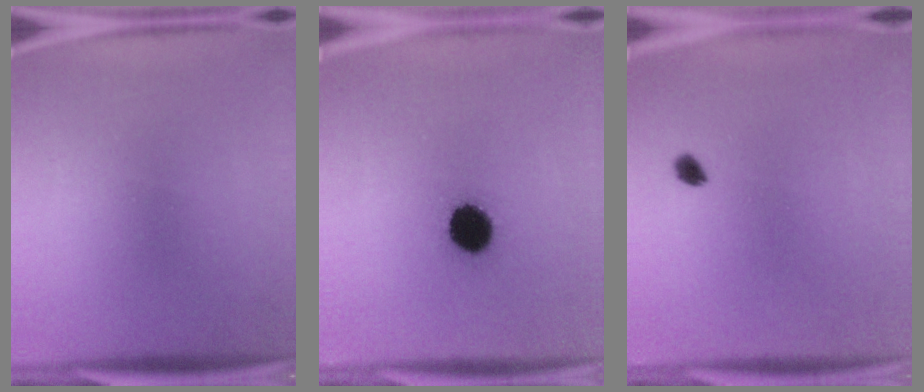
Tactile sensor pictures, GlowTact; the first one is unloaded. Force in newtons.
{"total": 8.4}
{"total": 1.7}